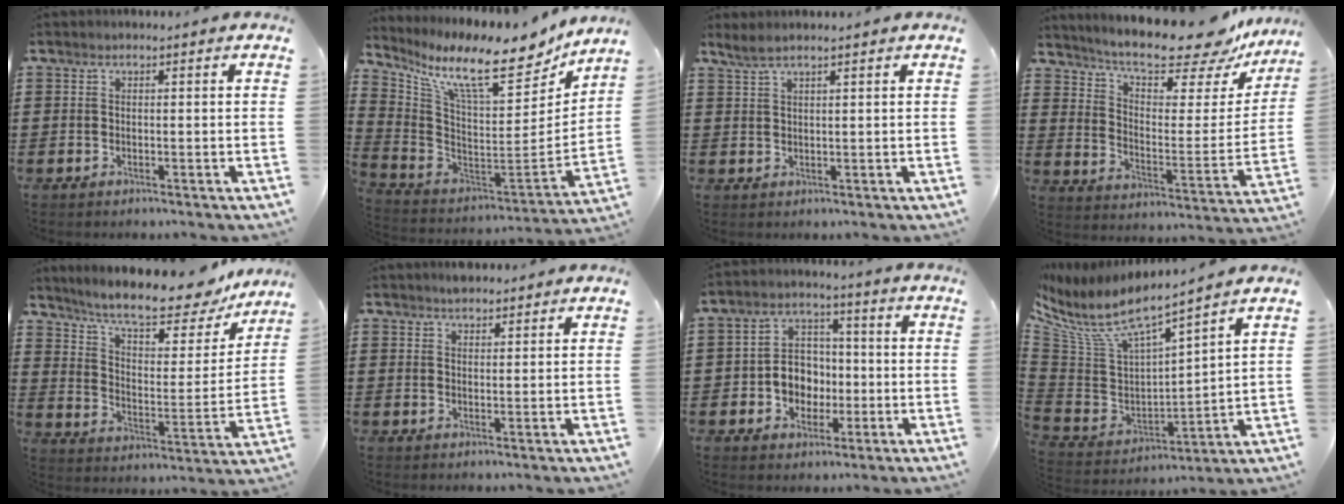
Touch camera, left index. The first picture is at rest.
{"total": 12.8, "force": [9.4, 2.6, 8.4], "torque": [-0.181, -0.069, 0.154]}
{"total": 2.1, "force": [1.7, 0.1, 1.2], "torque": [-0.028, 0.001, 0.032]}
{"total": 12.5, "force": [10.6, 2.3, 6.2], "torque": [-0.121, -0.075, 0.175]}
{"total": 11.3, "force": [9.8, 1.8, 5.4], "torque": [-0.118, -0.062, 0.162]}
{"total": 1.9, "force": [1.8, 0.6, 0.2], "torque": [-0.008, 0.003, 0.035]}
{"total": 6.5, "force": [-1.4, 5.7, 2.7], "torque": [-0.057, 0.016, -0.026]}
{"total": 7.1, "force": [5.0, 1.9, 4.6], "torque": [-0.117, -0.041, 0.081]}